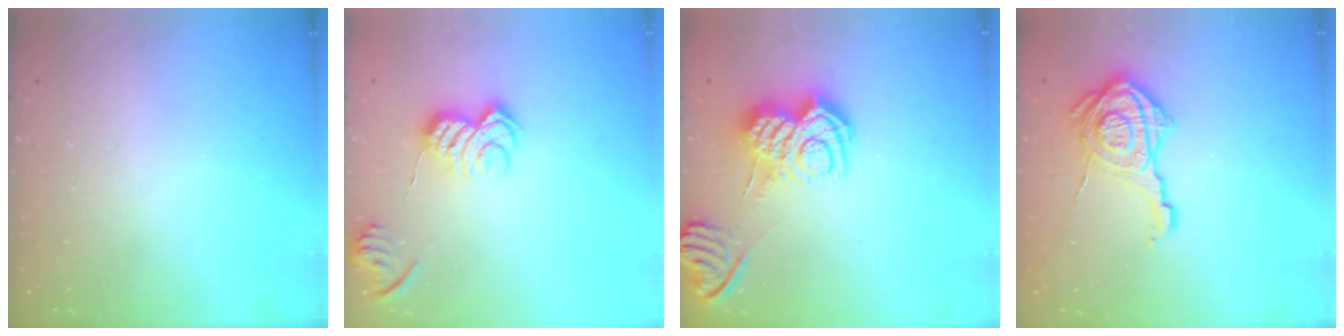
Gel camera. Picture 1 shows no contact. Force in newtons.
{"total": 10.7, "press": 10.7, "slide": 0.3}
{"total": 11.4, "press": 11.4, "slide": 0.6}
{"total": 17.5, "press": 17.5, "slide": 0.7}